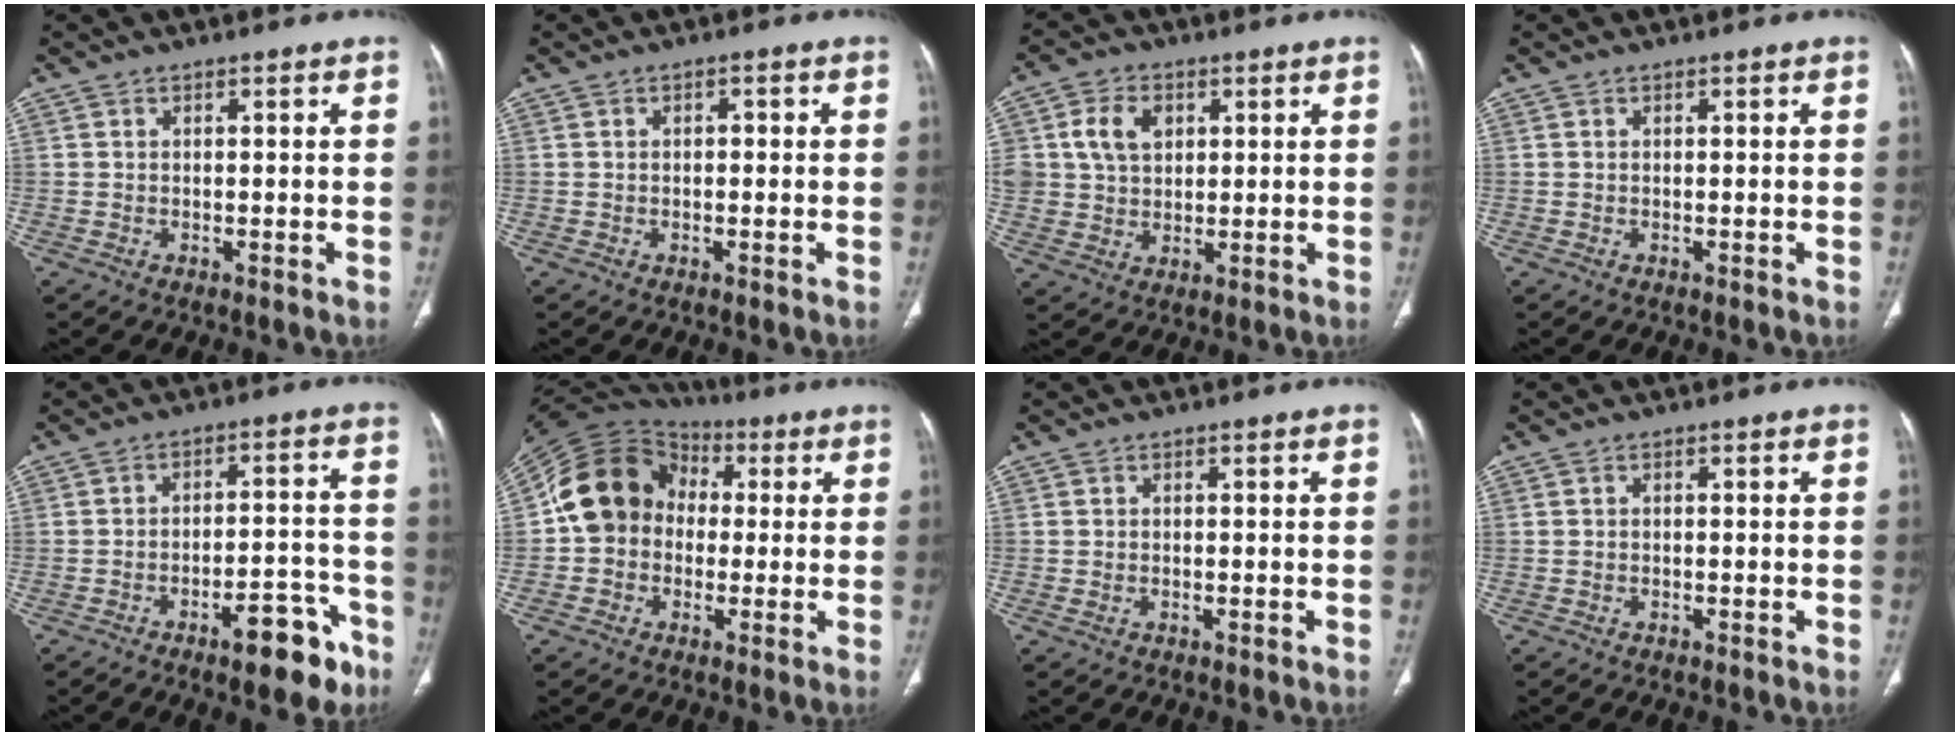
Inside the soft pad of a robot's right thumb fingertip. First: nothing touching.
{"total": 1.0, "force": [0.1, 0.7, 0.8], "torque": [-0.008, 0.003, -0.002]}
{"total": 8.0, "force": [2.4, 6.1, 4.6], "torque": [-0.066, -0.005, 0.050]}
{"total": 0.0}
{"total": 10.6, "force": [-6.4, 4.1, 7.3], "torque": [-0.078, 0.047, -0.087]}
{"total": 14.4, "force": [0.5, 12.2, 7.6], "torque": [-0.122, 0.033, -0.004]}
{"total": 0.7, "force": [-0.2, 0.5, 0.5], "torque": [-0.013, 0.002, -0.002]}
{"total": 0.0}